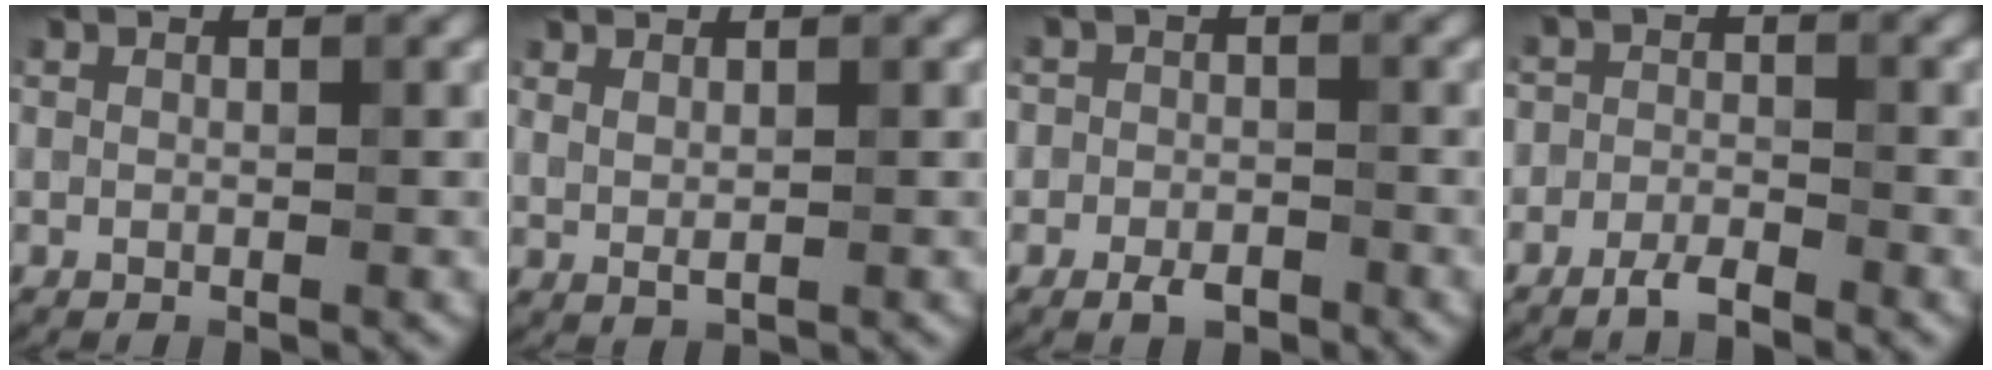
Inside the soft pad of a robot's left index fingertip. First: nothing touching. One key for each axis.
{"total": 1.3, "fx": 0.9, "fy": 0.4, "fz": 0.9, "tx": -0.021, "ty": -0.007, "tz": 0.022}
{"total": 2.7, "fx": -1.5, "fy": 1.9, "fz": 1.2, "tx": -0.014, "ty": -0.004, "tz": -0.034}
{"total": 2.2, "fx": -1.8, "fy": 0.8, "fz": 1.0, "tx": -0.017, "ty": 0.002, "tz": -0.038}